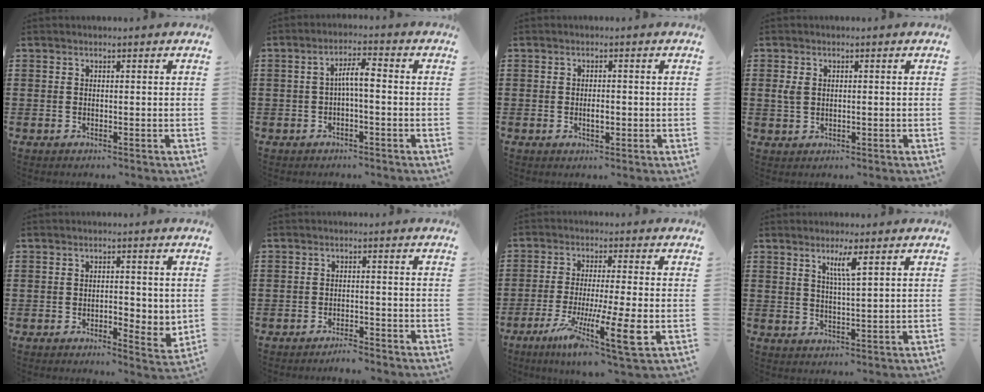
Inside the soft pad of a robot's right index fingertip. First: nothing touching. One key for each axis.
{"total": 3.8, "fx": -0.5, "fy": 0.9, "fz": 3.7, "tx": -0.069, "ty": 0.009, "tz": -0.012}
{"total": 2.2, "fx": -0.3, "fy": 0.6, "fz": 2.1, "tx": -0.040, "ty": -0.001, "tz": -0.005}
{"total": 2.3, "fx": 0.4, "fy": 1.5, "fz": 1.8, "tx": -0.046, "ty": 0.005, "tz": 0.003}
{"total": 3.6, "fx": -0.4, "fy": 1.5, "fz": 3.3, "tx": -0.050, "ty": 0.002, "tz": -0.010}
{"total": 2.1, "fx": -2.1, "fy": 0.0, "fz": 0.5, "tx": -0.013, "ty": 0.001, "tz": -0.043}
{"total": 10.9, "fx": -4.2, "fy": 1.0, "fz": 10.0, "tx": -0.195, "ty": -0.014, "tz": -0.078}
{"total": 3.6, "fx": 2.0, "fy": 0.2, "fz": 3.0, "tx": -0.057, "ty": -0.005, "tz": 0.030}